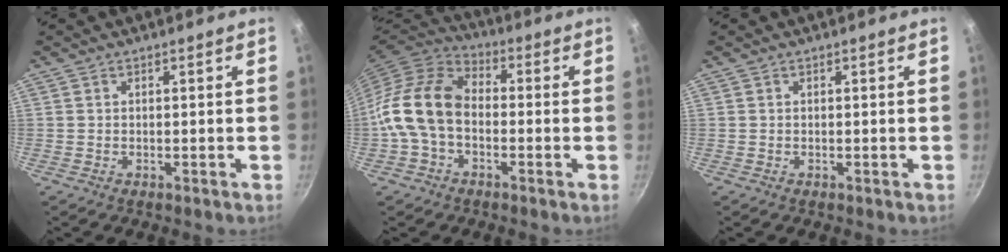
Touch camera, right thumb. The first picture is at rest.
{"total": 13.8, "force": [-1.8, 9.4, 9.9], "torque": [-0.175, 0.037, -0.054]}
{"total": 0.0}